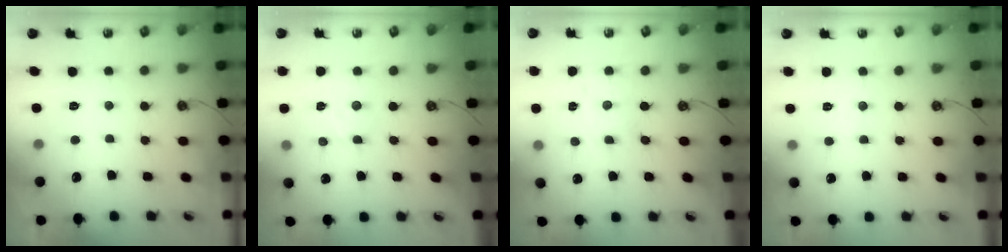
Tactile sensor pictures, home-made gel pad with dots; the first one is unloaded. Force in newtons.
{"total": 2.5, "press": 2.5, "slide": 0.3}
{"total": 1.1, "press": 1.1, "slide": 0.2}
{"total": 4.9, "press": 4.9, "slide": 0.6}